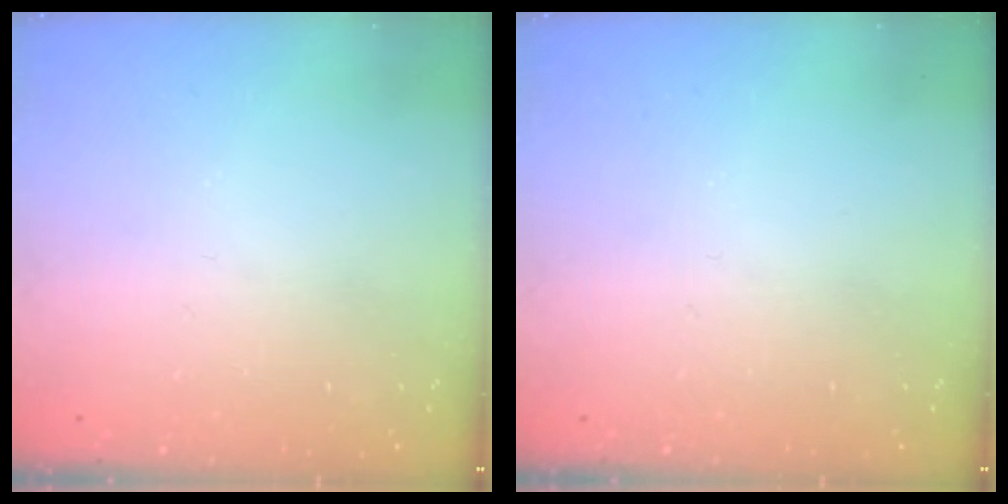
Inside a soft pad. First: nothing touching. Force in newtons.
{"total": 0.0}